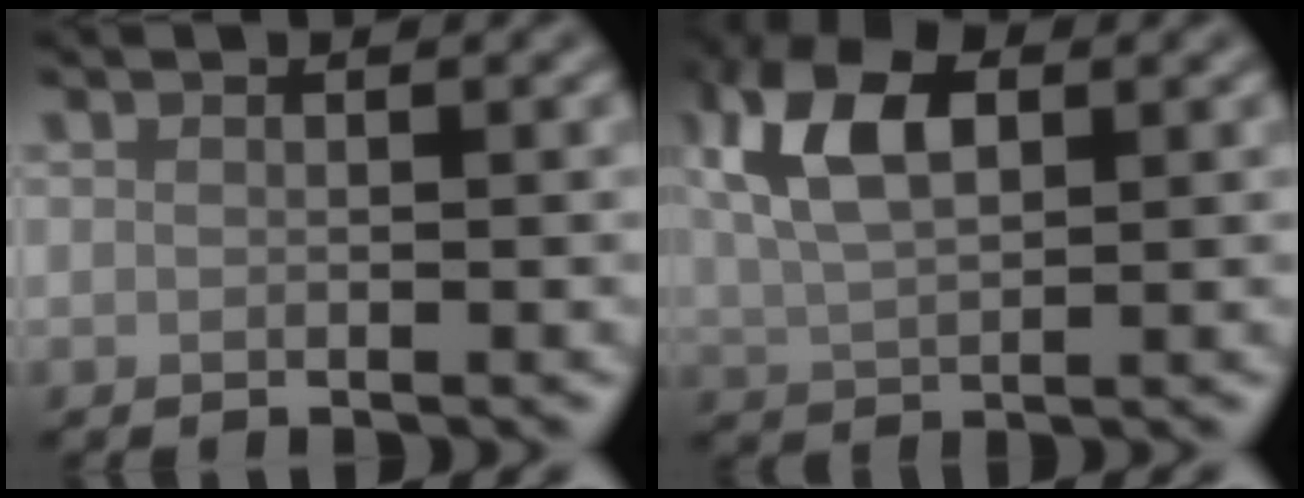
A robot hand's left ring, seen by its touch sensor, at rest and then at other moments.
{"total": 7.6, "force": [2.3, 4.2, 5.9], "torque": [-0.134, 0.020, 0.038]}